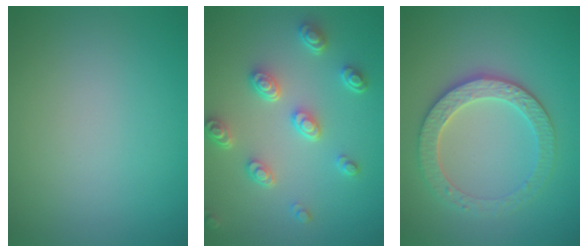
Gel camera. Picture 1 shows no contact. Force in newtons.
{"total": 4.5, "press": 3.5, "slide": 2.9}
{"total": 4.1, "press": 3.8, "slide": 1.4}